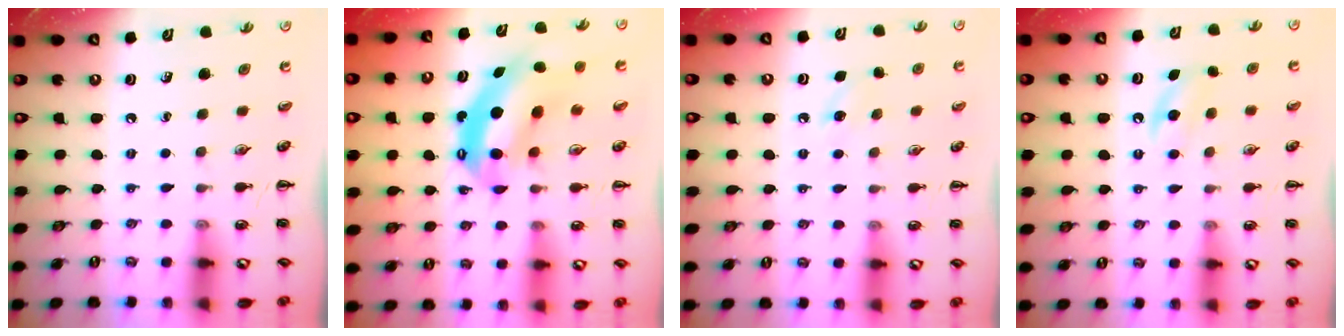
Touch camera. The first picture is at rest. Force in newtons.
{"total": 10.6, "press": 10.3, "slide": 2.6}
{"total": 4.0, "press": 3.9, "slide": 0.8}
{"total": 5.4, "press": 5.3, "slide": 1.3}